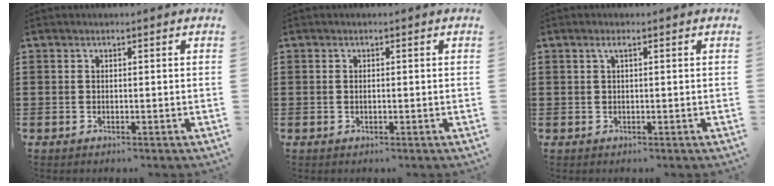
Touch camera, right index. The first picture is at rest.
{"total": 0.5, "force": [-0.1, 0.2, 0.5], "torque": [-0.011, -0.002, -0.001]}
{"total": 1.0, "force": [0.4, 0.2, 0.9], "torque": [-0.019, 0.003, 0.006]}